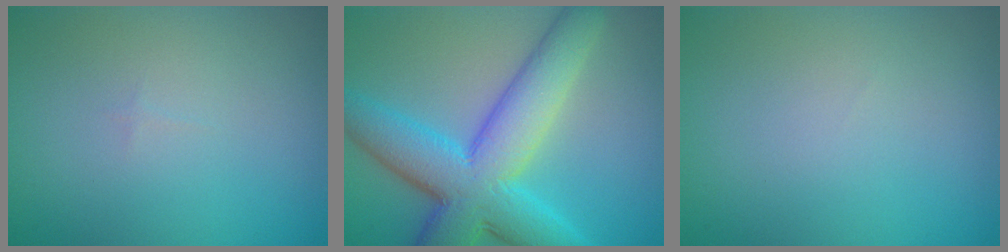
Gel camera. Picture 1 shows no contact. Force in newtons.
{"total": 10.1, "press": 10.1, "slide": 0.3}
{"total": 0.0}